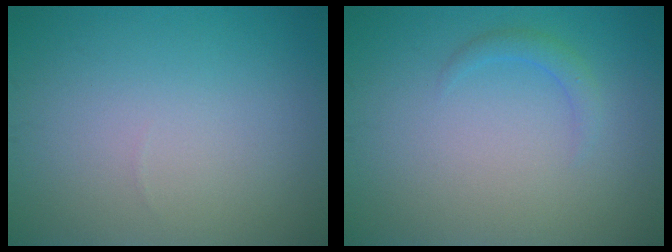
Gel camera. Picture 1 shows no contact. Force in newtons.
{"total": 1.3, "press": 1.3, "slide": 0.1}